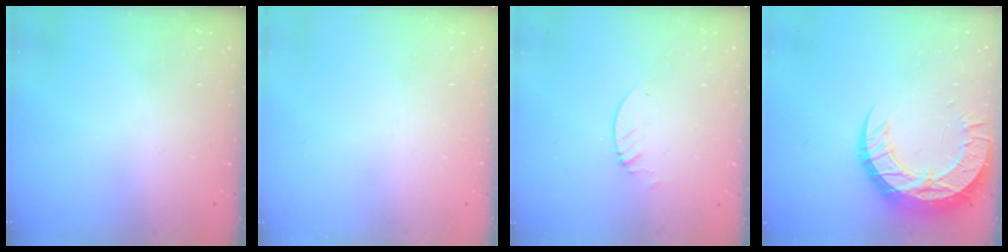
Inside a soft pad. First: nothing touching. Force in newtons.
{"total": 0.0}
{"total": 1.3, "press": 1.3, "slide": 0.1}
{"total": 17.5, "press": 17.4, "slide": 1.4}